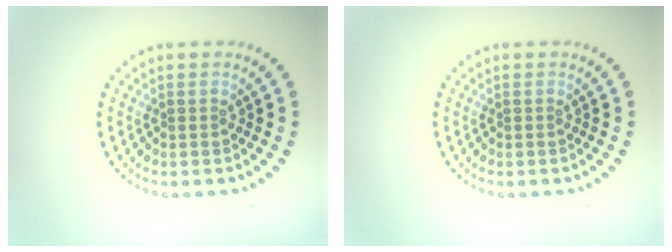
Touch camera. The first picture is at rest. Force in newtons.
{"total": 0.0}